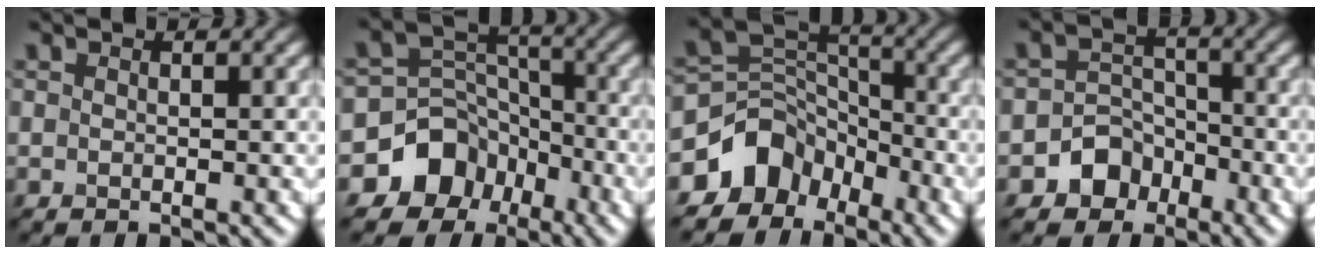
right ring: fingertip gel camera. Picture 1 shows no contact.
{"total": 8.1, "force": [-4.8, 6.4, 1.5], "torque": [-0.010, 0.011, -0.100]}
{"total": 6.4, "force": [-3.9, 4.7, 1.9], "torque": [-0.020, 0.003, -0.081]}
{"total": 4.2, "force": [-2.4, 3.3, 0.9], "torque": [0.019, 0.009, -0.051]}